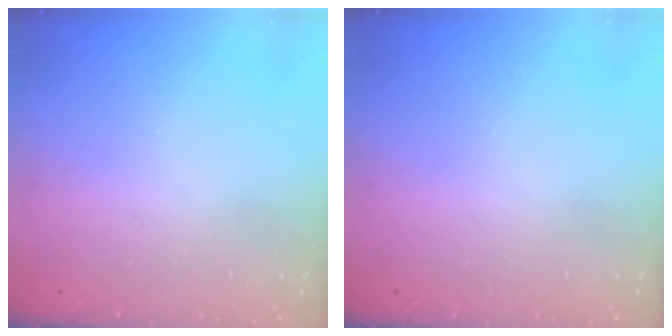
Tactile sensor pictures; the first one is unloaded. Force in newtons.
{"total": 0.0}